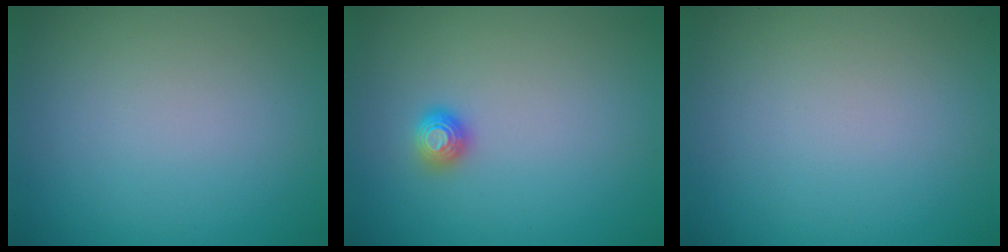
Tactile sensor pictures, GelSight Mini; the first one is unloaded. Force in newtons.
{"total": 1.1, "press": 1.1, "slide": 0.2}
{"total": 0.0}